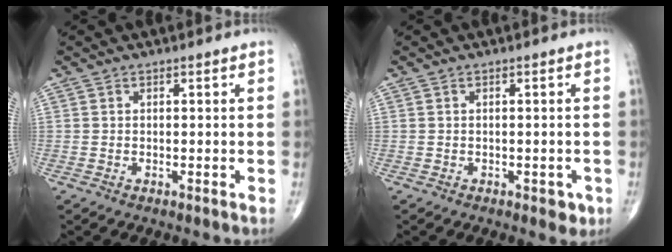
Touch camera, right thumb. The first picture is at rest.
{"total": 2.2, "force": [-1.0, 1.2, 1.5], "torque": [-0.007, 0.001, -0.010]}